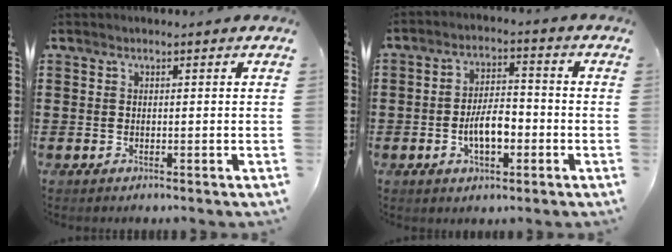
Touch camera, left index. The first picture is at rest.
{"total": 6.6, "force": [-1.8, 3.0, 5.6], "torque": [-0.102, 0.003, -0.039]}